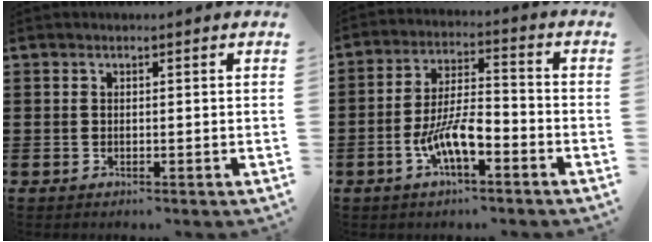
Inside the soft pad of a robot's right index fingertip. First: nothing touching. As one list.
[{"total": 8.6, "force": [-3.7, 2.8, 7.2], "torque": [-0.151, 0.000, -0.071]}]